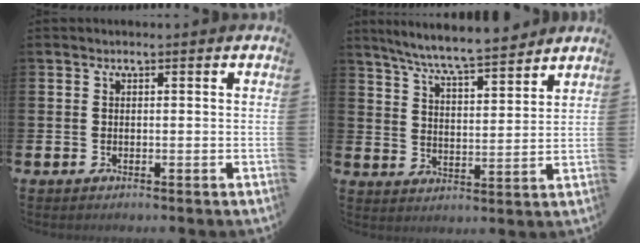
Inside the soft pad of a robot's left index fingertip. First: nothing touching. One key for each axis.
{"total": 7.5, "fx": 7.1, "fy": 0.1, "fz": 2.4, "tx": -0.073, "ty": -0.044, "tz": 0.126}